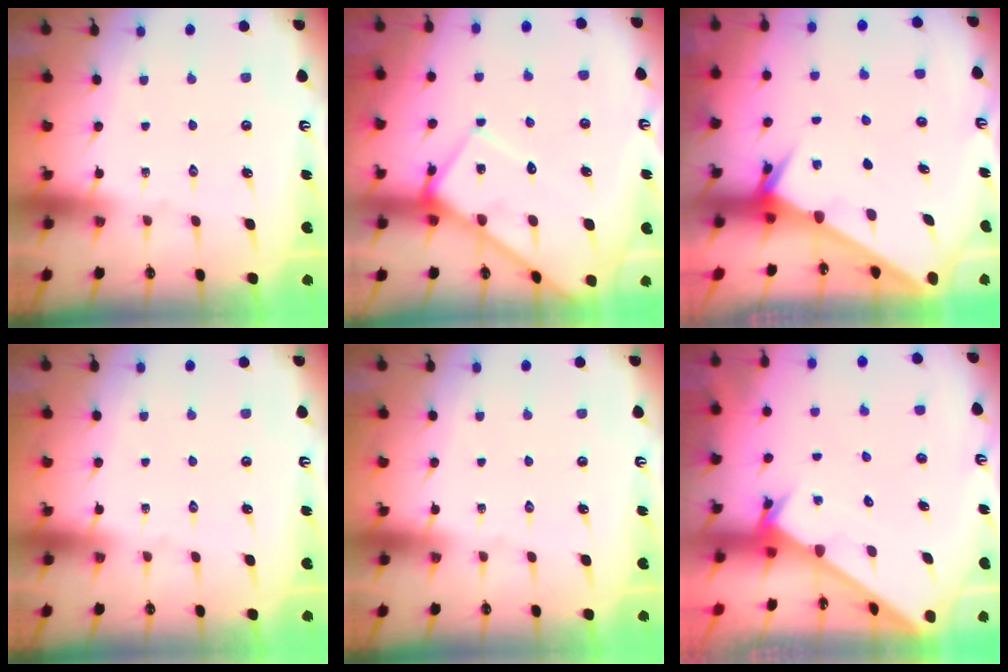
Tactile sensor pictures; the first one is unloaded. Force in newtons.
{"total": 9.7, "press": 9.7, "slide": 1.0}
{"total": 2.5, "press": 2.5, "slide": 0.2}
{"total": 0.0}
{"total": 0.0}
{"total": 2.4, "press": 2.4, "slide": 0.2}